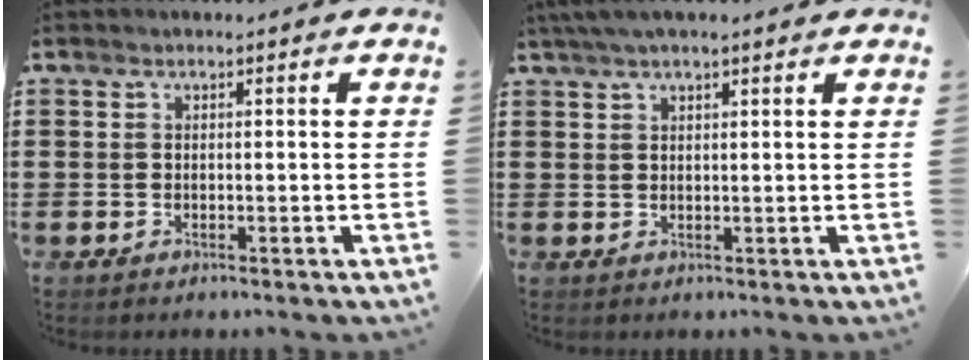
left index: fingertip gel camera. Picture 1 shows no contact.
{"total": 2.7, "force": [2.0, 0.4, 1.8], "torque": [-0.037, 0.004, 0.037]}